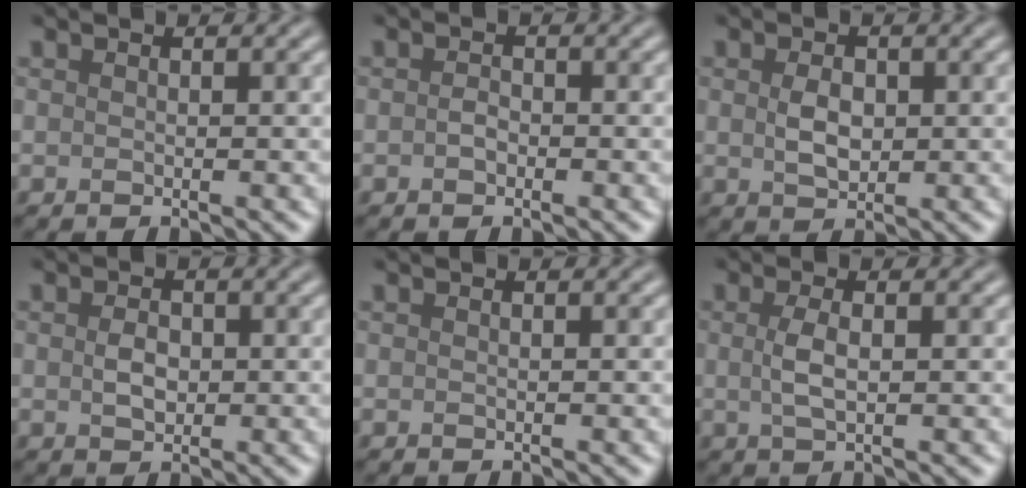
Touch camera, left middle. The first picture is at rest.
{"total": 0.9, "force": [-0.3, 0.6, 0.6], "torque": [-0.018, 0.001, -0.009]}
{"total": 2.5, "force": [0.1, 1.7, 1.9], "torque": [-0.044, 0.000, 0.005]}
{"total": 1.9, "force": [0.0, 1.4, 1.4], "torque": [-0.031, -0.001, 0.000]}
{"total": 0.0}
{"total": 2.0, "force": [0.1, 0.7, 1.9], "torque": [-0.047, 0.003, 0.002]}